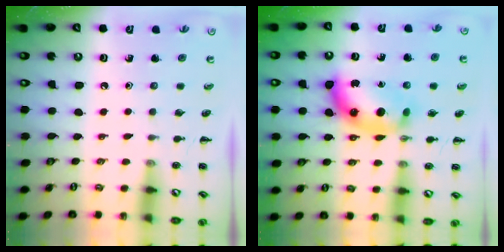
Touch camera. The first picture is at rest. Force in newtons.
{"total": 12.7, "press": 12.7, "slide": 0.4}